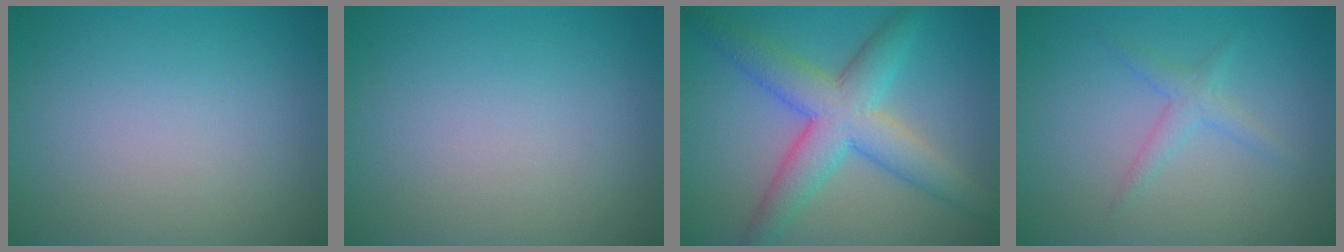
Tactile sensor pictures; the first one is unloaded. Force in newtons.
{"total": 0.0}
{"total": 6.8, "press": 6.8, "slide": 0.1}
{"total": 1.0, "press": 1.0, "slide": 0.1}